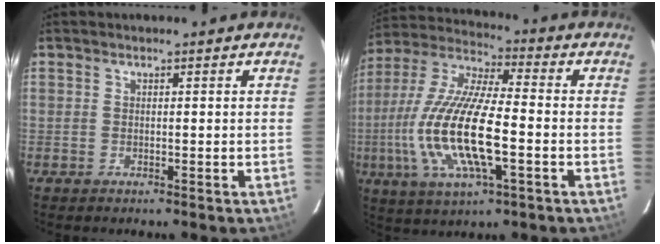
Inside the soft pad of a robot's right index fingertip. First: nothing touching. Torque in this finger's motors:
{"motor_torque": [1.42, -0.72, 1.05, 0.21]}